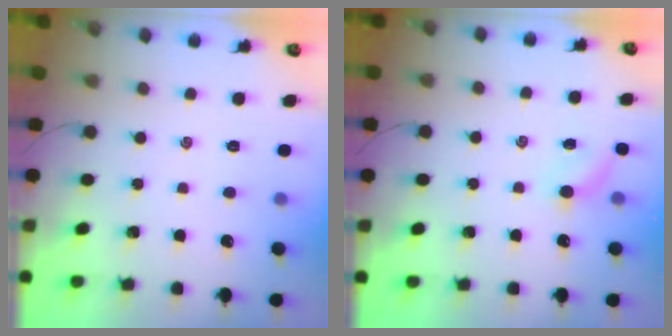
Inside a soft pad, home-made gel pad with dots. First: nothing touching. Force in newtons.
{"total": 5.3, "press": 5.2, "slide": 1.1}